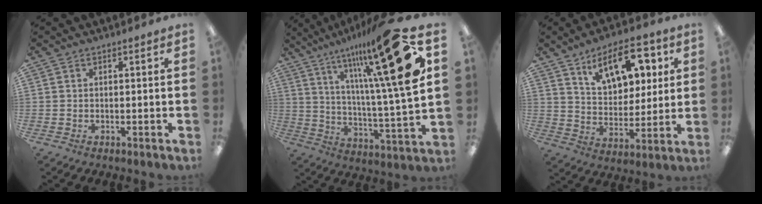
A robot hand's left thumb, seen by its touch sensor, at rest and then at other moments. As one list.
[{"total": 25.9, "force": [13.9, 4.6, 21.4], "torque": [-0.333, -0.077, 0.212]}, {"total": 14.5, "force": [8.6, 7.6, 8.9], "torque": [-0.130, -0.026, 0.151]}]